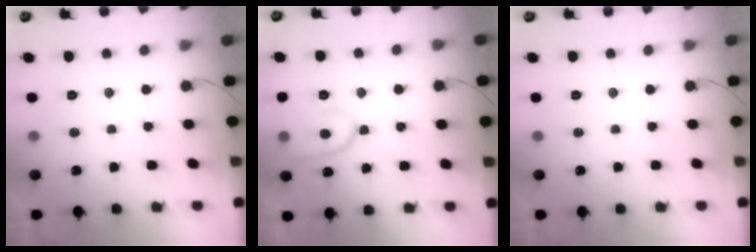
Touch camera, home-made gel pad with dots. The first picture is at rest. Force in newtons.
{"total": 10.3, "press": 10.2, "slide": 1.0}
{"total": 0.0}